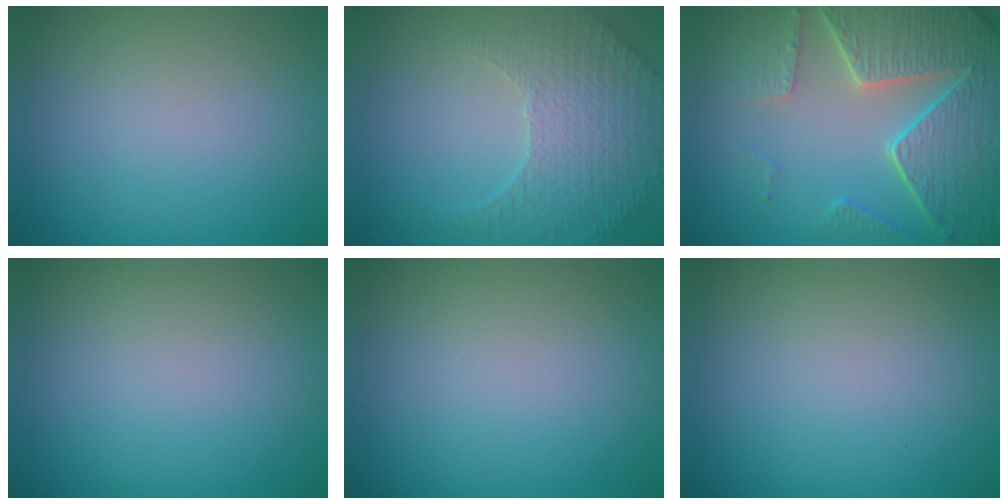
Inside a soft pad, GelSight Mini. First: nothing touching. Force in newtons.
{"total": 5.3, "press": 3.6, "slide": 3.9}
{"total": 7.9, "press": 6.0, "slide": 5.1}
{"total": 0.0}
{"total": 0.0}
{"total": 0.0}